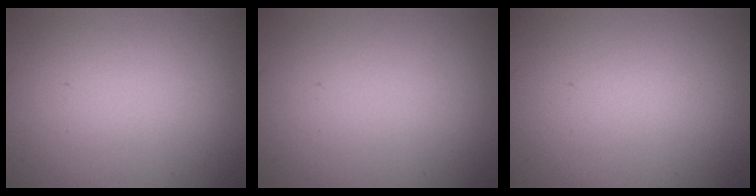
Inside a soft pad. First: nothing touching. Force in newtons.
{"total": 0.0}
{"total": 0.0}